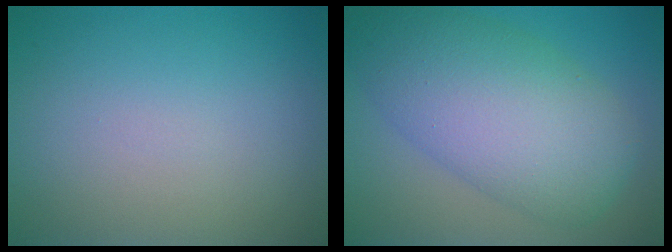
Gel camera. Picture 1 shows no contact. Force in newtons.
{"total": 9.5, "press": 9.4, "slide": 0.3}